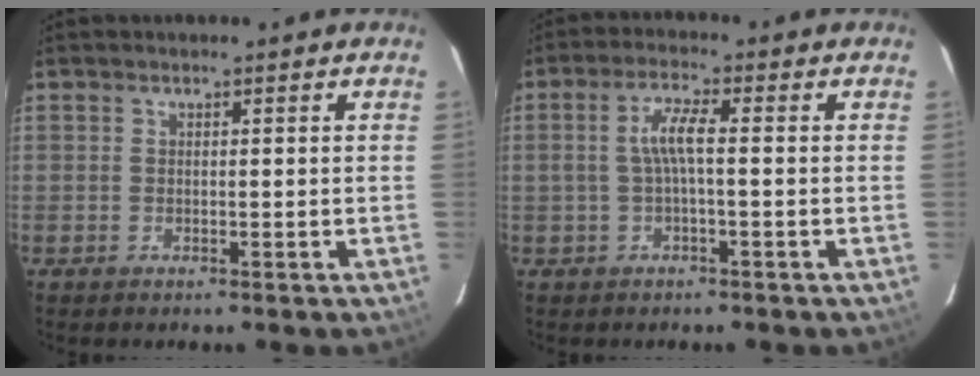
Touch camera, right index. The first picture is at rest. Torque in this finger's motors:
{"motor_torque": [0.51, -0.16, 0.41, 0.09]}